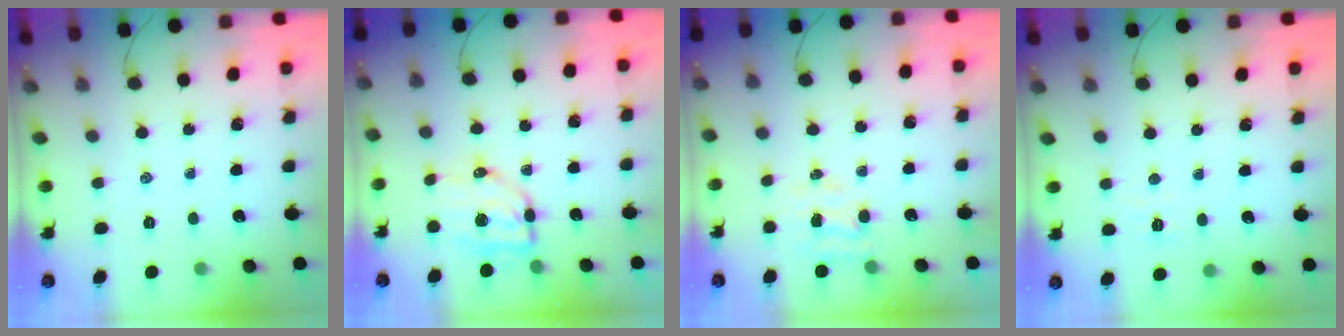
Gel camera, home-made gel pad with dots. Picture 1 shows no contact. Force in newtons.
{"total": 7.2, "press": 7.0, "slide": 1.6}
{"total": 4.0, "press": 3.9, "slide": 0.8}
{"total": 2.4, "press": 2.3, "slide": 0.8}